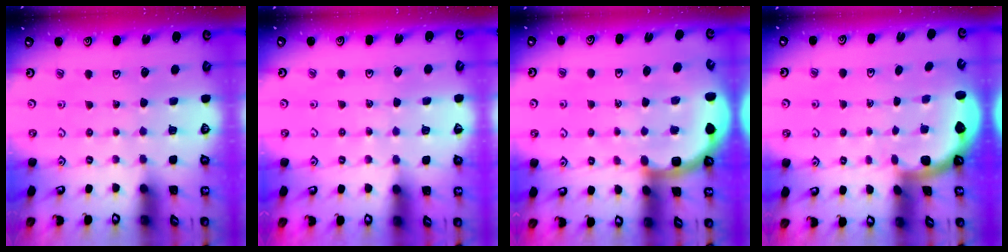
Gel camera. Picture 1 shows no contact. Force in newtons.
{"total": 2.7, "press": 2.7, "slide": 0.2}
{"total": 8.3, "press": 8.1, "slide": 2.0}
{"total": 1.6, "press": 1.6, "slide": 0.1}